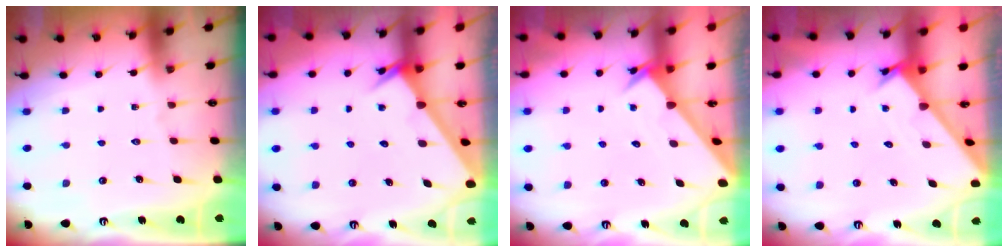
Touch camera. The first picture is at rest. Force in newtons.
{"total": 2.6, "press": 2.6, "slide": 0.1}
{"total": 2.5, "press": 2.5, "slide": 0.2}
{"total": 1.7, "press": 1.7, "slide": 0.1}